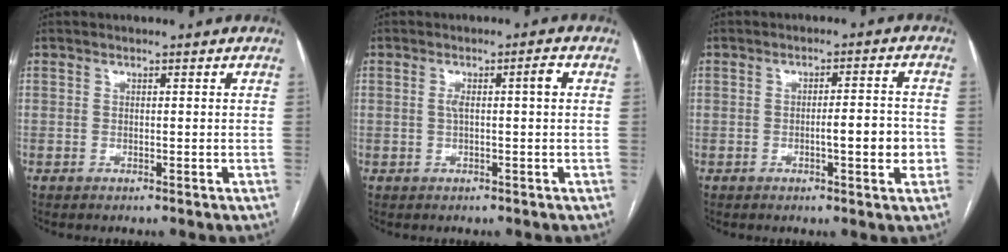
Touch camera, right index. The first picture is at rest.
{"total": 3.1, "force": [0.4, 0.3, 3.0], "torque": [-0.055, 0.012, 0.010]}
{"total": 5.5, "force": [-1.2, 1.0, 5.3], "torque": [-0.073, 0.006, -0.014]}